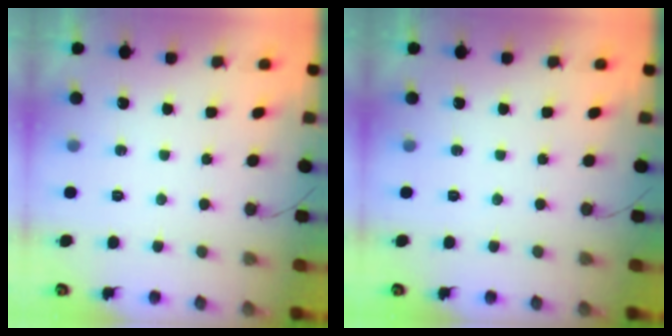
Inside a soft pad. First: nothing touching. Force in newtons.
{"total": 0.0}